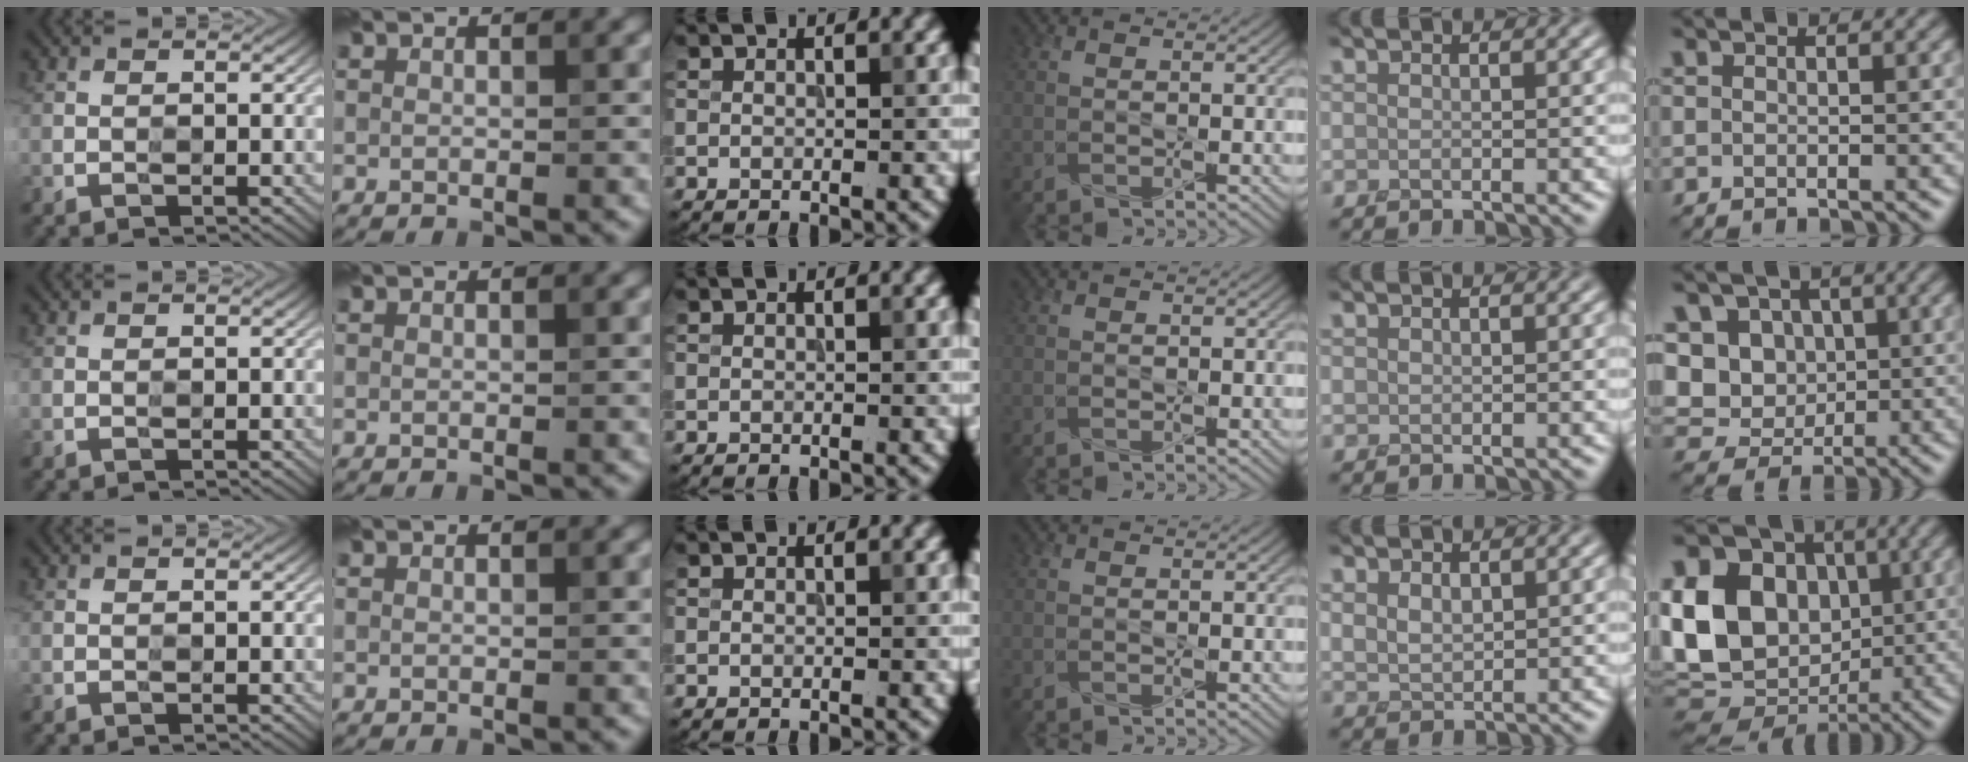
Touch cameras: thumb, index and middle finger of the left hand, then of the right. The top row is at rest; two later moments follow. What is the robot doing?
{"motion": "press", "object": "gel pad"}